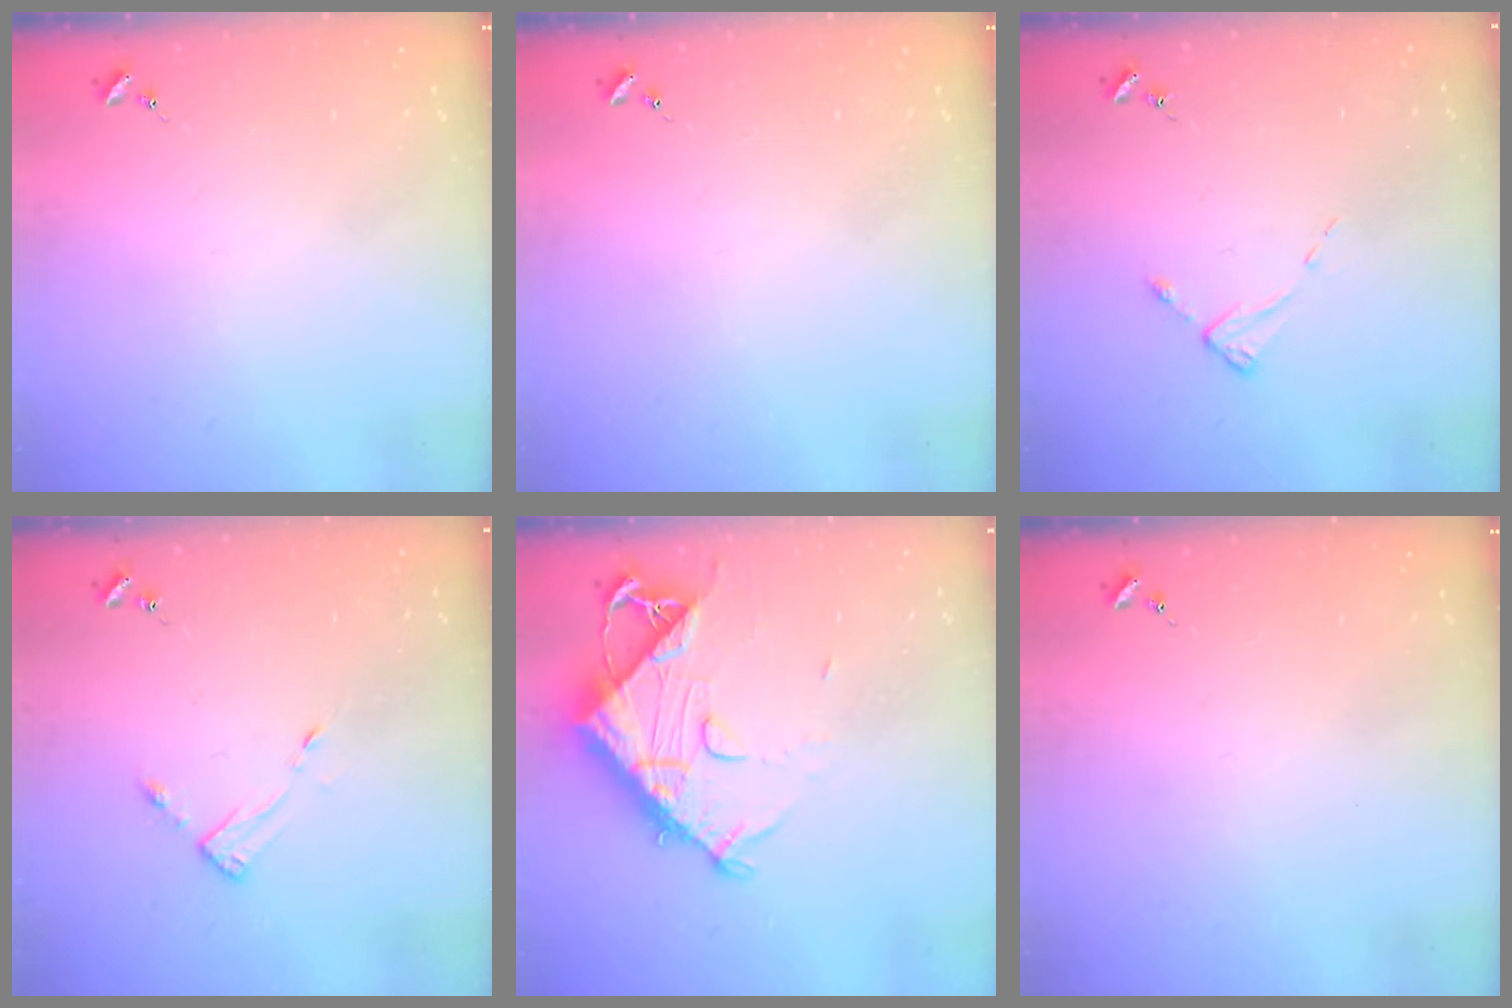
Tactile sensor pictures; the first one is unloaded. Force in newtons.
{"total": 0.0}
{"total": 2.6, "press": 2.6, "slide": 0.4}
{"total": 3.7, "press": 3.6, "slide": 0.4}
{"total": 12.5, "press": 12.5, "slide": 1.3}
{"total": 0.0}